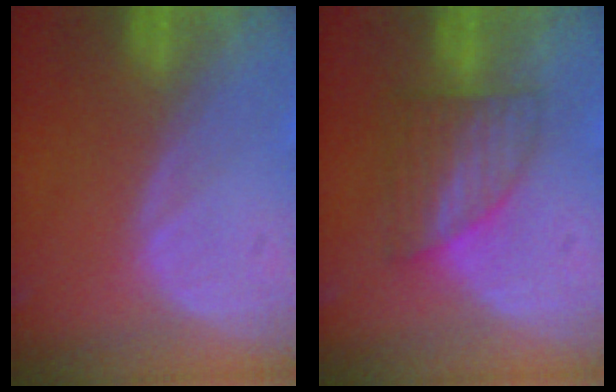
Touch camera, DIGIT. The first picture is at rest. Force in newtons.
{"total": 6.1, "press": 5.7, "slide": 2.0}